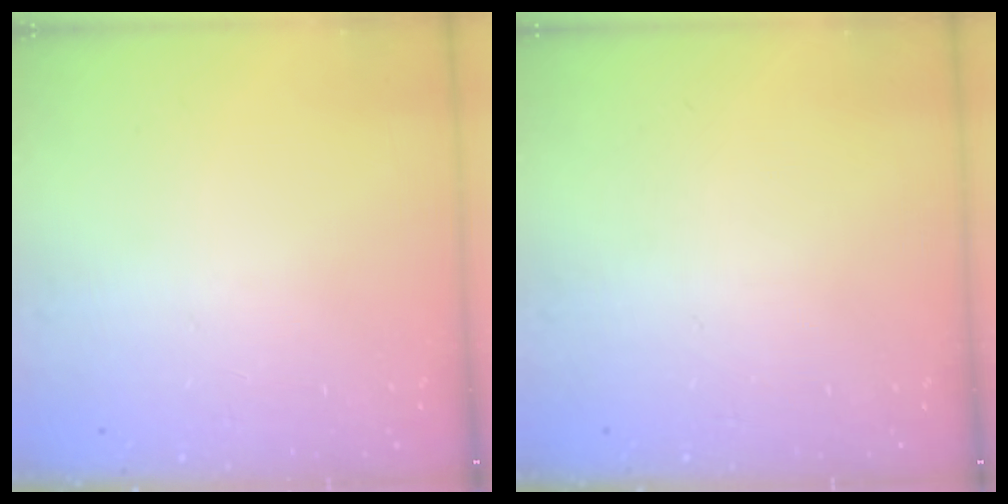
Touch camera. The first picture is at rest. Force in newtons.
{"total": 0.0}